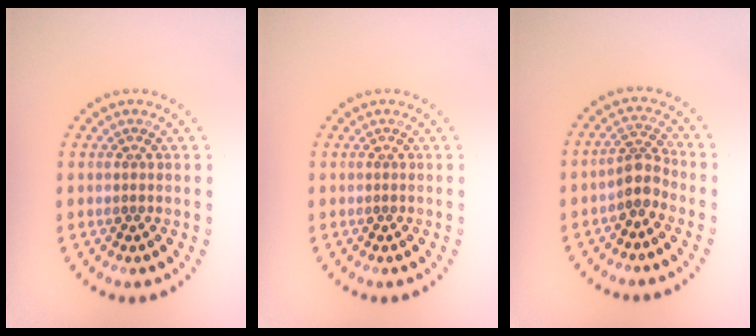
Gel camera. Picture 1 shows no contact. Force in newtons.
{"total": 0.0}
{"total": 2.5, "press": 2.0, "slide": 1.6}